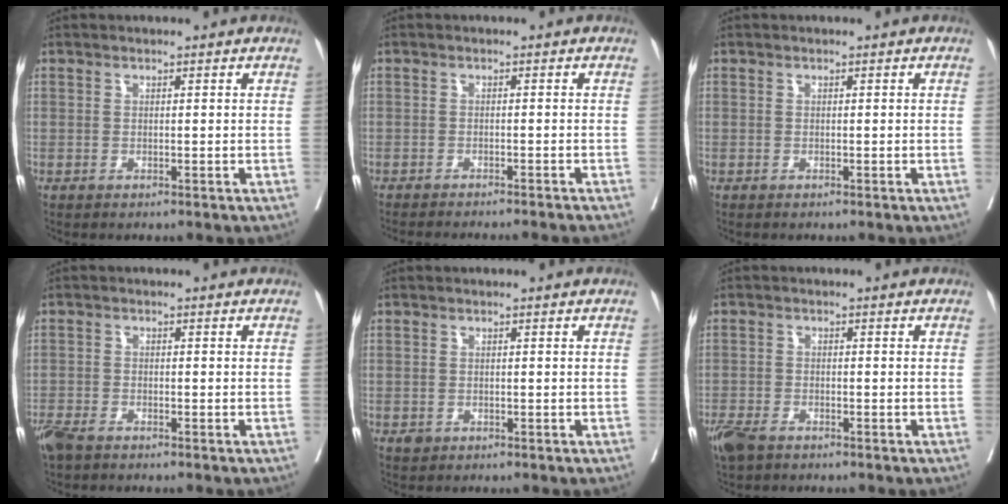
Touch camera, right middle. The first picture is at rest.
{"total": 11.0, "force": [-10.1, 0.2, 4.3], "torque": [-0.035, -0.021, -0.126]}
{"total": 0.0}
{"total": 4.5, "force": [-3.5, 1.6, 2.3], "torque": [-0.048, -0.009, -0.067]}
{"total": 0.9, "force": [-0.4, 0.7, 0.2], "torque": [-0.002, 0.002, -0.004]}
{"total": 5.3, "force": [-3.9, 2.1, 2.8], "torque": [-0.055, -0.010, -0.071]}